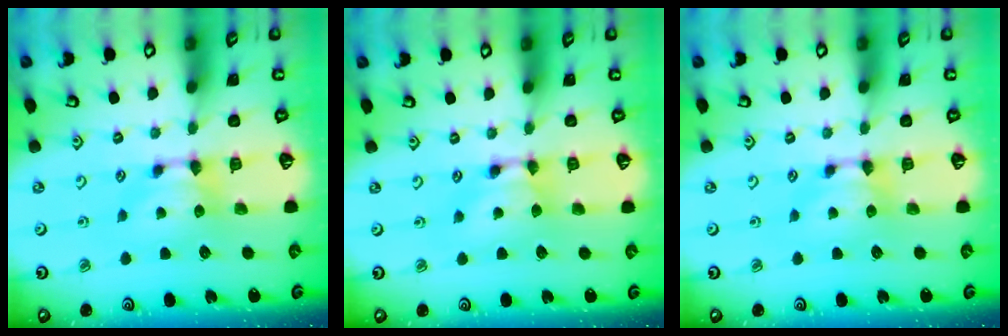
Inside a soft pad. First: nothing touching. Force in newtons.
{"total": 1.5, "press": 1.5, "slide": 0.1}
{"total": 0.0}